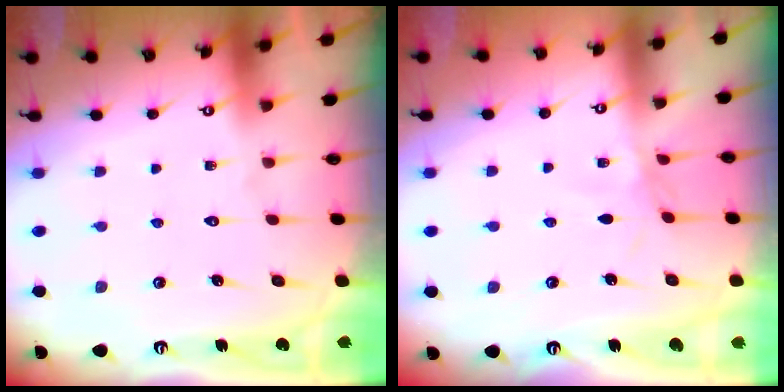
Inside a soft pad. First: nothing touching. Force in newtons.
{"total": 2.0, "press": 2.0, "slide": 0.3}